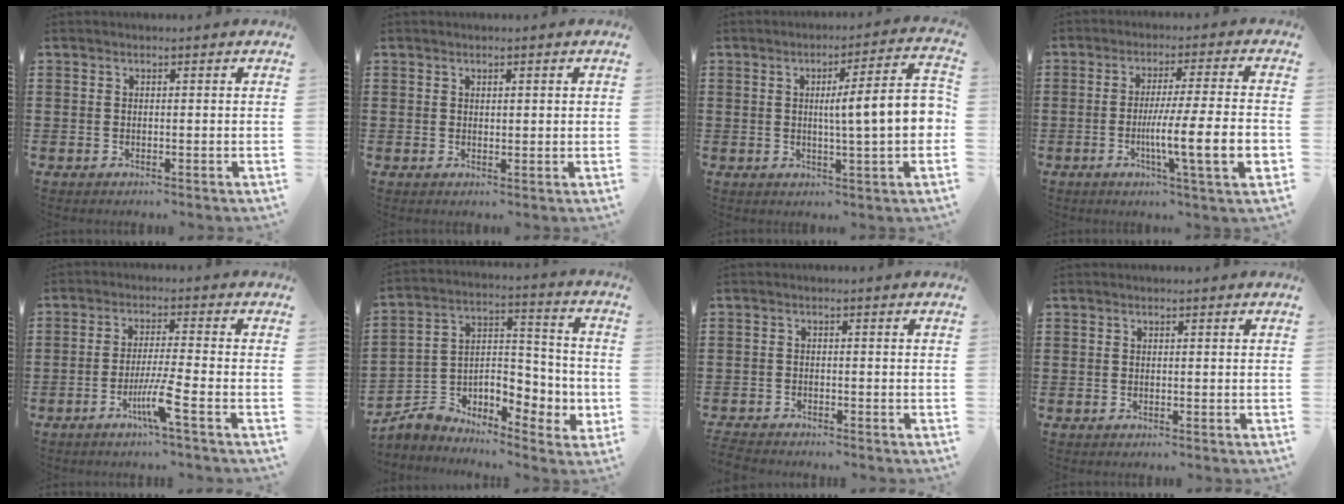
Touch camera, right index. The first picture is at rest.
{"total": 0.8, "force": [0.5, 0.4, 0.5], "torque": [-0.009, 0.003, 0.008]}
{"total": 9.6, "force": [0.4, 1.0, 9.6], "torque": [-0.147, -0.009, -0.002]}
{"total": 11.8, "force": [-2.9, 1.0, 11.4], "torque": [-0.196, -0.015, -0.053]}
{"total": 5.7, "force": [-3.0, -0.5, 4.8], "torque": [-0.092, -0.012, -0.057]}
{"total": 4.9, "force": [-2.0, 4.2, 1.4], "torque": [-0.041, -0.008, -0.037]}
{"total": 1.8, "force": [-1.8, 0.1, -0.1], "torque": [-0.004, 0.002, -0.039]}
{"total": 0.0}